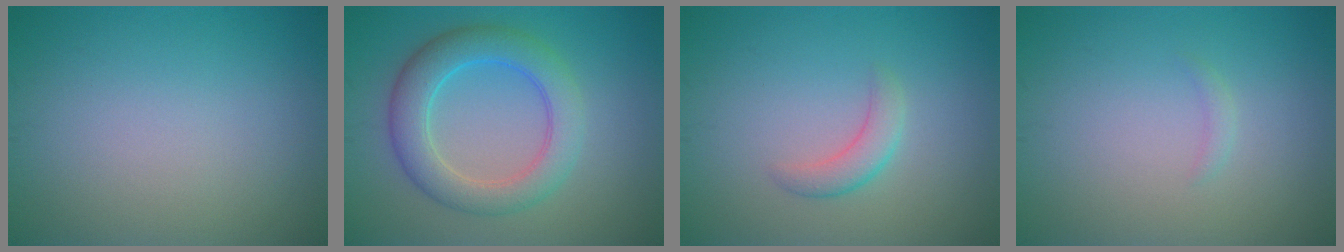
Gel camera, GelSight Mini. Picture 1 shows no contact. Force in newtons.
{"total": 5.6, "press": 5.6, "slide": 0.1}
{"total": 2.0, "press": 1.9, "slide": 0.2}
{"total": 0.6, "press": 0.6, "slide": 0.1}